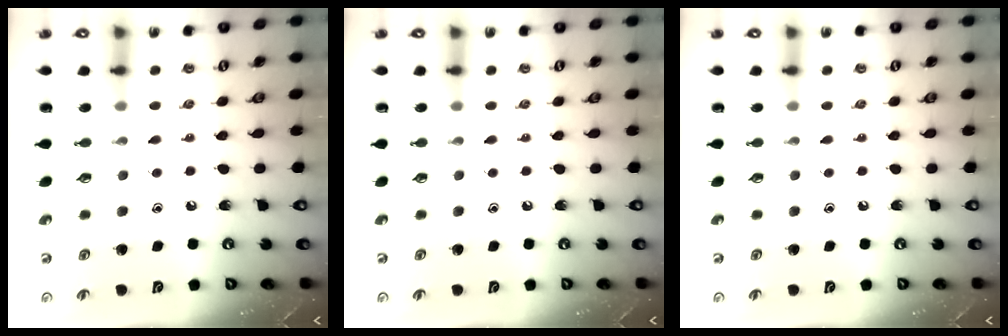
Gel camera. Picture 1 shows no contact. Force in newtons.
{"total": 0.0}
{"total": 0.0}